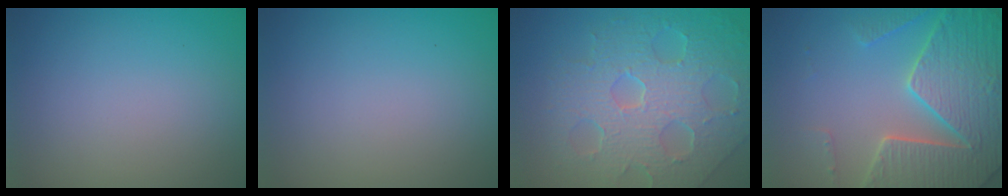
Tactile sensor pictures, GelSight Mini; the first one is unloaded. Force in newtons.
{"total": 0.0}
{"total": 8.8, "press": 6.1, "slide": 6.3}
{"total": 7.5, "press": 7.2, "slide": 2.1}